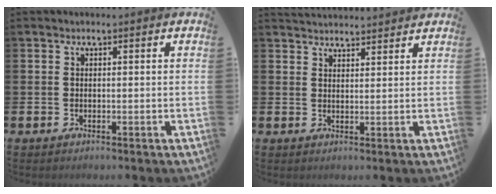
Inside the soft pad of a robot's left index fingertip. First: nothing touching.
{"total": 3.0, "force": [3.0, 0.3, 0.0], "torque": [-0.005, -0.016, 0.056]}